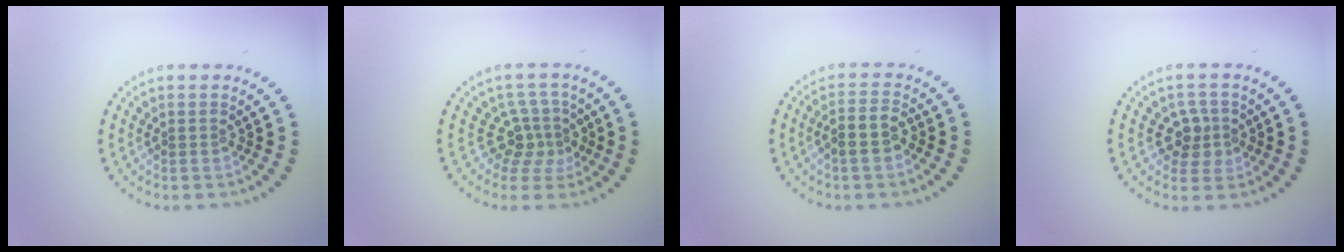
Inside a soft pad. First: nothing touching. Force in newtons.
{"total": 3.1, "press": 2.2, "slide": 2.1}
{"total": 2.6, "press": 2.4, "slide": 1.0}
{"total": 2.6, "press": 2.4, "slide": 1.1}